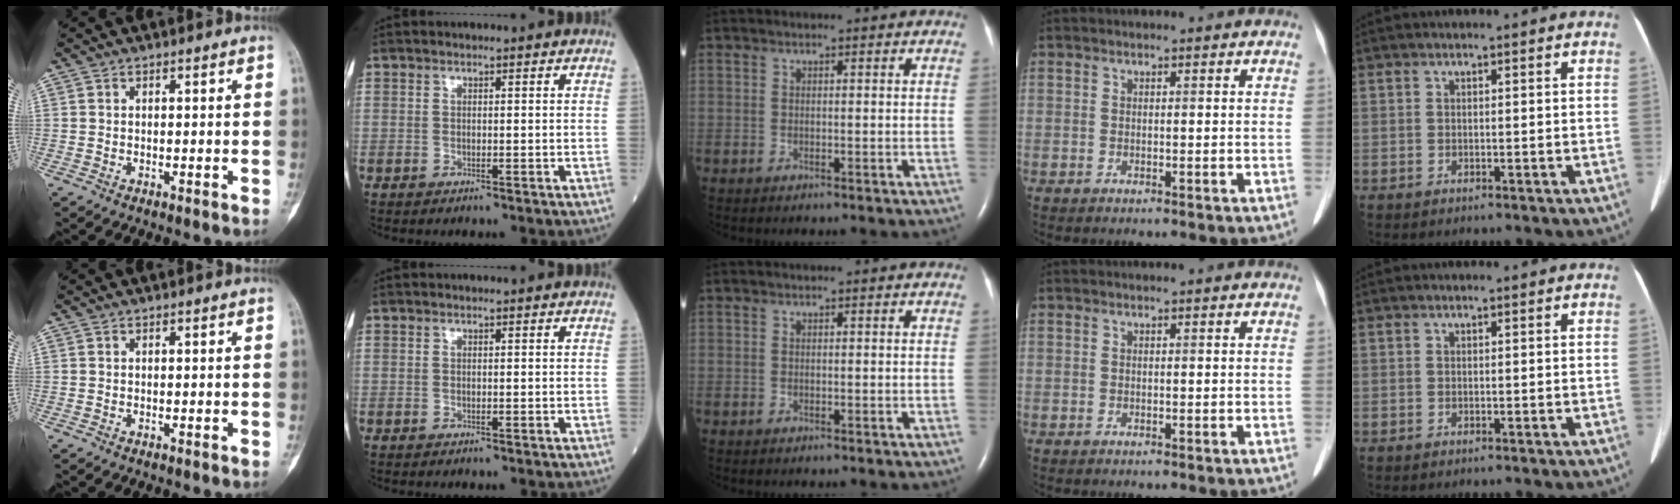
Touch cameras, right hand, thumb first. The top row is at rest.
{}